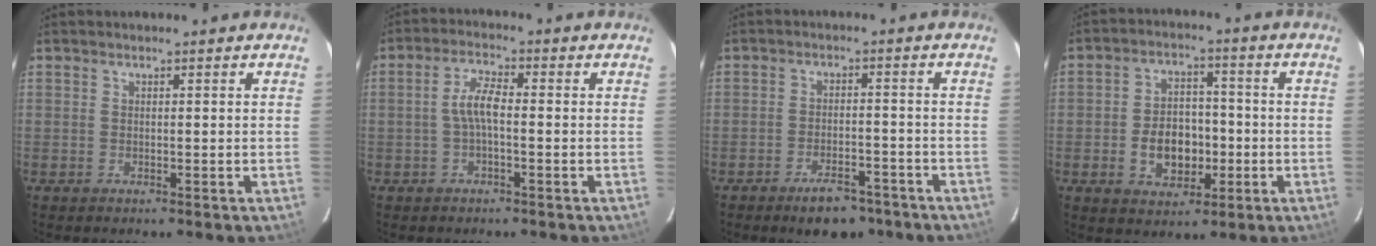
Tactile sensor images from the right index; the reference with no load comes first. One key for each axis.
{"total": 4.3, "fx": -0.7, "fy": 1.1, "fz": 4.1, "tx": -0.086, "ty": 0.012, "tz": -0.014}
{"total": 7.4, "fx": -5.5, "fy": 3.4, "fz": 3.6, "tx": -0.071, "ty": 0.010, "tz": -0.072}
{"total": 9.2, "fx": -2.4, "fy": 6.5, "fz": 6.0, "tx": -0.117, "ty": 0.017, "tz": -0.027}